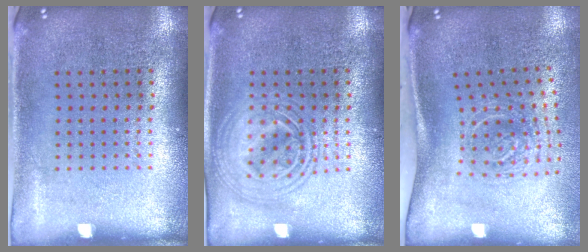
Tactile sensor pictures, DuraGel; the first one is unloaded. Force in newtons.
{"total": 2.9, "press": 2.9, "slide": 0.4}
{"total": 1.9, "press": 1.4, "slide": 1.4}